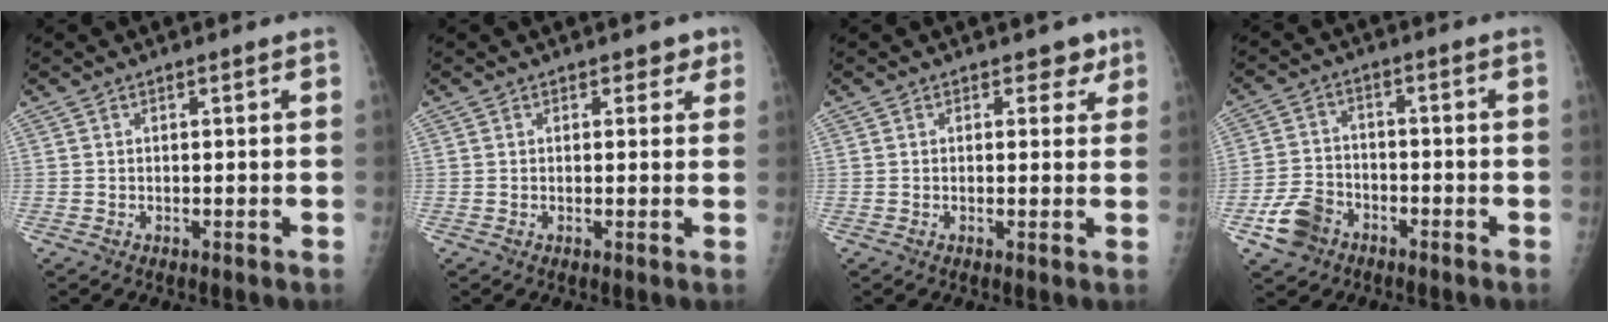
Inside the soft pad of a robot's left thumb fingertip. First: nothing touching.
{"total": 2.0, "force": [1.3, 1.4, 0.8], "torque": [0.017, -0.003, 0.008]}
{"total": 2.5, "force": [1.5, 1.8, 0.9], "torque": [0.015, -0.005, 0.012]}
{"total": 7.6, "force": [-4.1, 5.6, 3.1], "torque": [-0.051, 0.022, -0.075]}